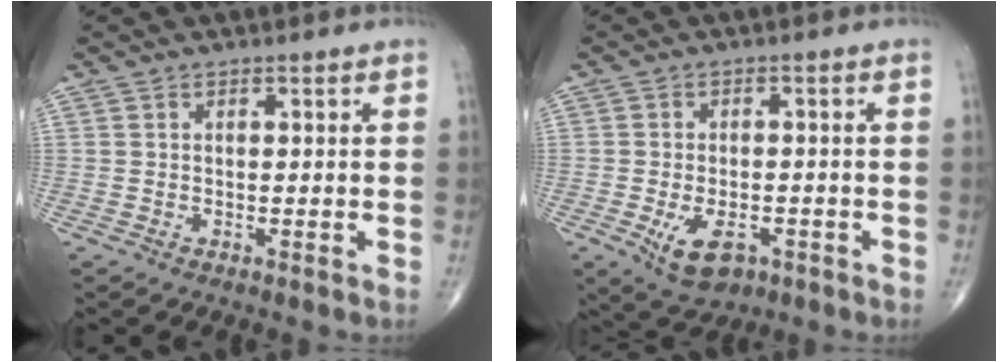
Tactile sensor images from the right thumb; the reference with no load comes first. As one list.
[{"total": 7.1, "force": [-2.9, 4.1, 5.1], "torque": [-0.077, 0.004, -0.038]}]